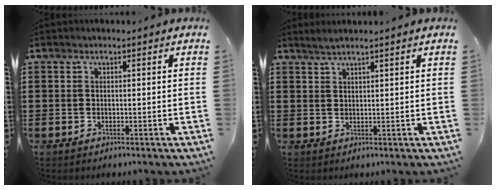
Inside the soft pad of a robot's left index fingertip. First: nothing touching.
{"total": 1.7, "force": [1.5, -0.4, 0.8], "torque": [-0.016, 0.000, 0.028]}